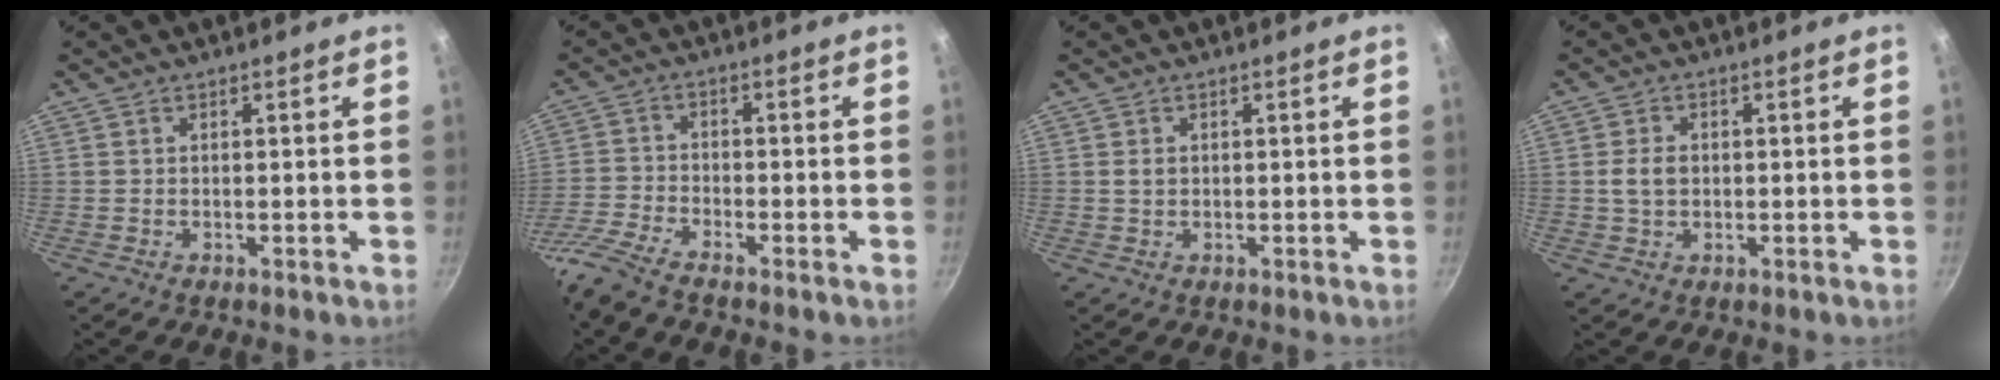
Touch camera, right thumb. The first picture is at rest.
{"total": 6.4, "force": [-5.4, 0.9, 3.4], "torque": [-0.085, 0.024, -0.122]}
{"total": 1.4, "force": [0.2, 1.1, 0.8], "torque": [-0.010, 0.000, 0.003]}
{"total": 3.7, "force": [0.1, 2.7, 2.5], "torque": [-0.039, 0.005, 0.000]}